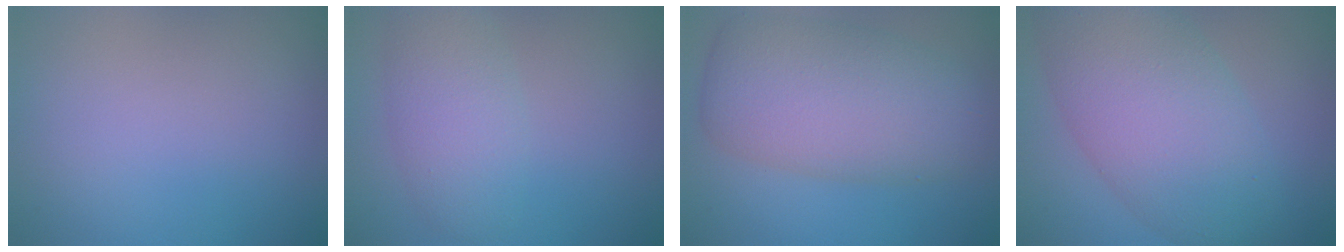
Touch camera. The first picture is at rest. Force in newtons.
{"total": 4.1, "press": 4.1, "slide": 0.2}
{"total": 8.8, "press": 8.8, "slide": 0.4}
{"total": 9.9, "press": 9.9, "slide": 0.4}